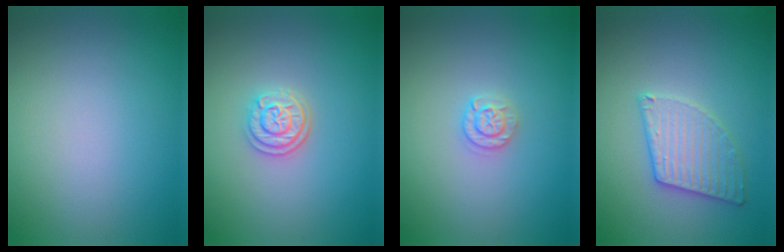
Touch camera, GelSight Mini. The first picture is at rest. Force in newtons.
{"total": 2.6, "press": 2.2, "slide": 1.3}
{"total": 1.7, "press": 1.7, "slide": 0.3}
{"total": 3.4, "press": 3.4, "slide": 0.5}